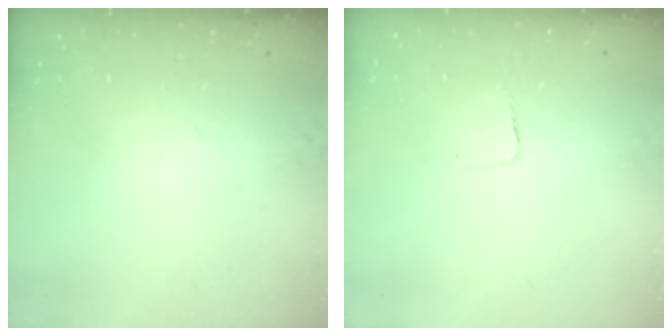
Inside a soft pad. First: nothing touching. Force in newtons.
{"total": 3.5, "press": 3.4, "slide": 0.3}